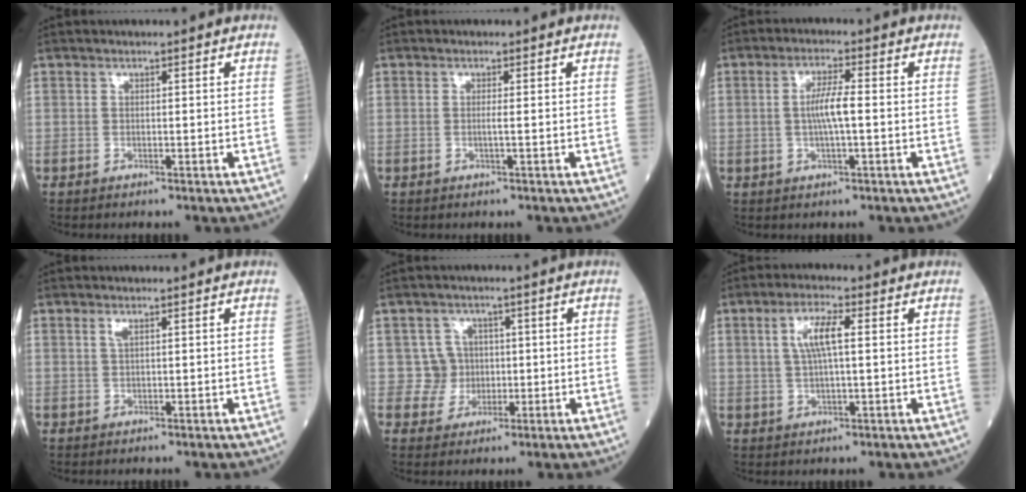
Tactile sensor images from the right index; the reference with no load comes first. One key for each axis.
{"total": 1.0, "fx": -0.1, "fy": -0.3, "fz": 1.0, "tx": -0.021, "ty": -0.001, "tz": -0.003}
{"total": 4.5, "fx": -0.1, "fy": 0.3, "fz": 4.5, "tx": -0.090, "ty": 0.002, "tz": -0.002}
{"total": 1.0, "fx": 0.6, "fy": 0.1, "fz": 0.9, "tx": -0.025, "ty": 0.000, "tz": 0.011}
{"total": 4.0, "fx": 0.3, "fy": 4.0, "fz": -0.2, "tx": 0.017, "ty": 0.010, "tz": 0.005}
{"total": 5.3, "fx": 1.2, "fy": 0.8, "fz": 5.1, "tx": -0.106, "ty": 0.007, "tz": 0.025}